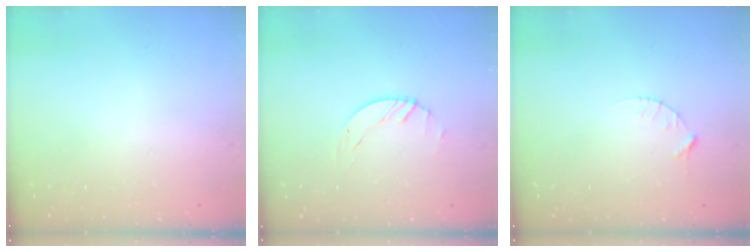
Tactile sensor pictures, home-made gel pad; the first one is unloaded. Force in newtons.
{"total": 0.8, "press": 0.8, "slide": 0.2}
{"total": 3.1, "press": 3.1, "slide": 0.4}